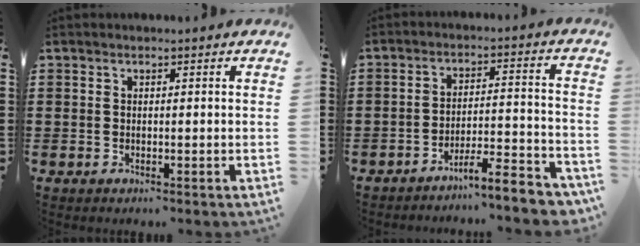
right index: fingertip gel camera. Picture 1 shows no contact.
{"total": 6.5, "force": [-5.8, 0.3, 2.8], "torque": [-0.042, -0.003, -0.111]}